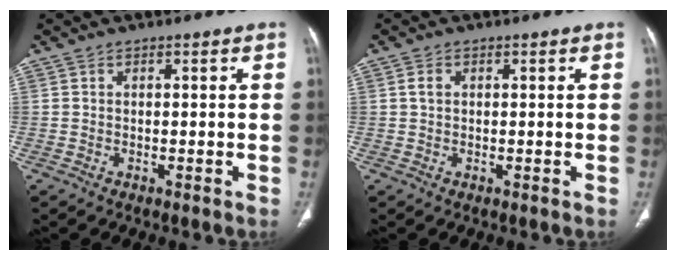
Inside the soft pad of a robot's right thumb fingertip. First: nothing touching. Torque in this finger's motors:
{"motor_torque": [0.07, 0.05, 0.32, -0.16, 0.04]}